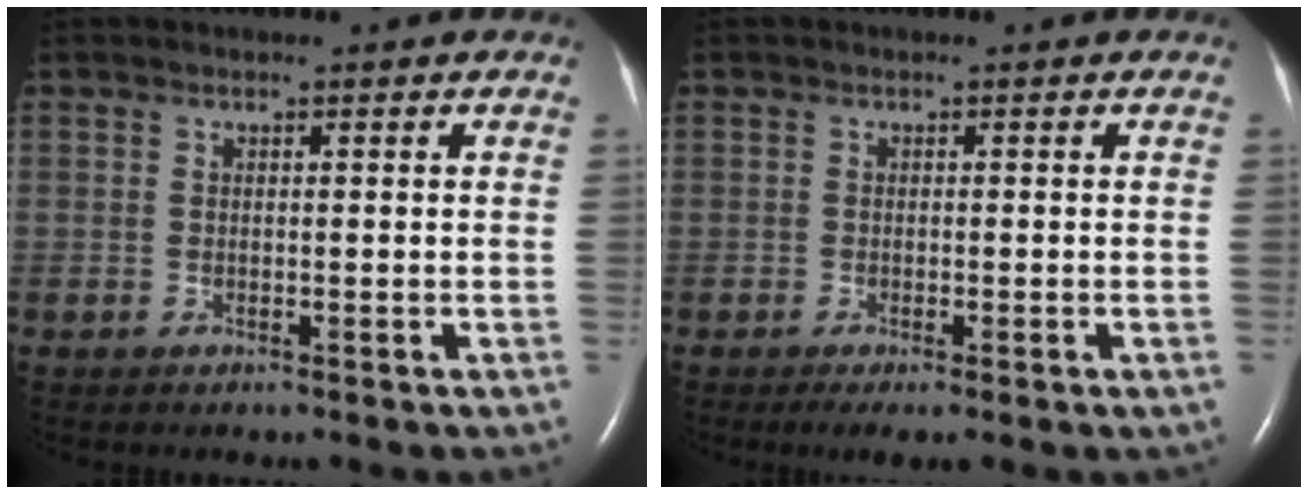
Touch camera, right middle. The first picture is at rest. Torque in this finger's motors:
{"motor_torque": [0.64, -0.53, 0.07, 0.06]}